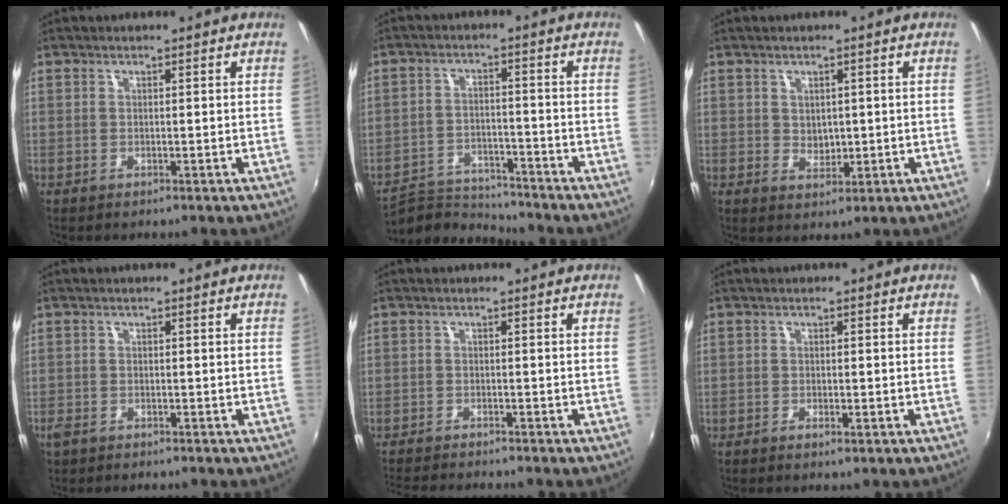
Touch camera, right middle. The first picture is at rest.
{"total": 8.3, "force": [-8.2, 1.6, 0.6], "torque": [-0.033, 0.009, -0.141]}
{"total": 2.7, "force": [0.3, 2.2, 1.5], "torque": [-0.021, -0.001, 0.009]}
{"total": 2.5, "force": [-1.9, 1.2, 1.0], "torque": [-0.028, -0.006, -0.034]}
{"total": 7.1, "force": [-6.5, 0.4, 2.7], "torque": [-0.066, -0.018, -0.105]}
{"total": 1.7, "force": [-1.0, 0.5, 1.2], "torque": [-0.024, -0.002, -0.018]}